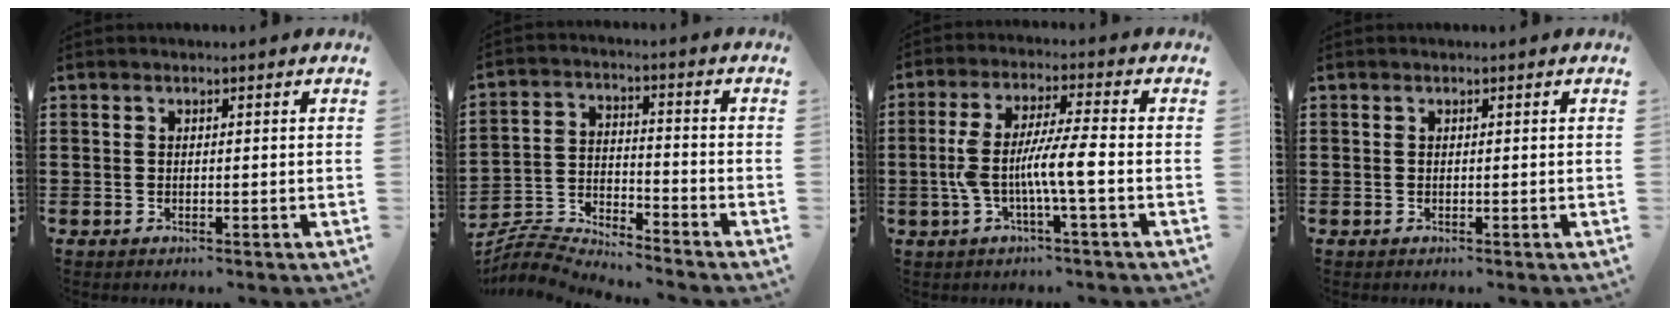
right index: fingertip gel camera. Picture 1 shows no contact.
{"total": 5.4, "force": [-5.4, 0.4, 0.4], "torque": [-0.028, -0.005, -0.116]}
{"total": 7.7, "force": [-2.0, 0.5, 7.5], "torque": [-0.151, -0.007, -0.044]}
{"total": 0.0}